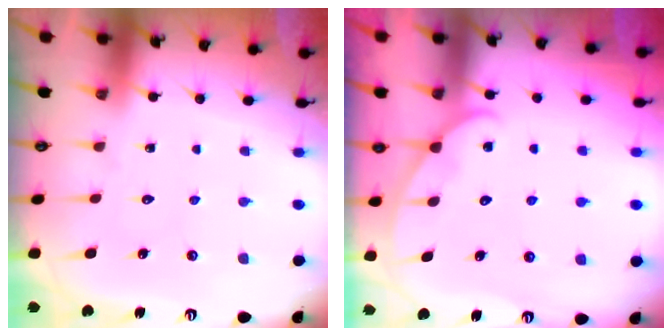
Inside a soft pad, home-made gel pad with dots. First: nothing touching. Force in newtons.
{"total": 3.6, "press": 3.6, "slide": 0.3}